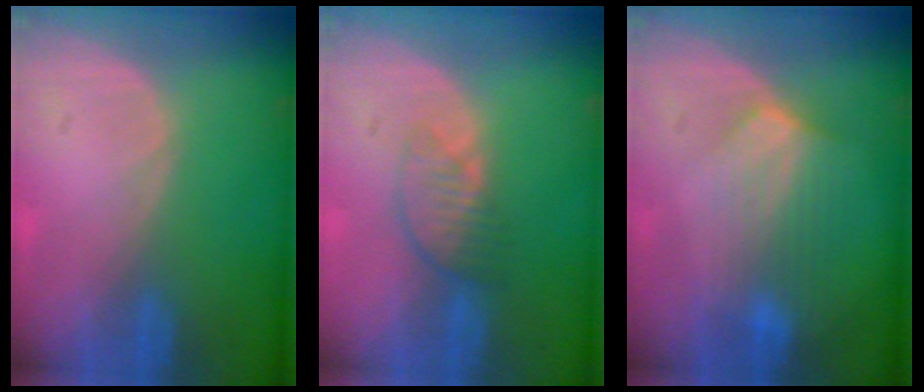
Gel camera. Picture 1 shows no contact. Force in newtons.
{"total": 3.8, "press": 3.5, "slide": 1.6}
{"total": 7.4, "press": 6.6, "slide": 3.2}